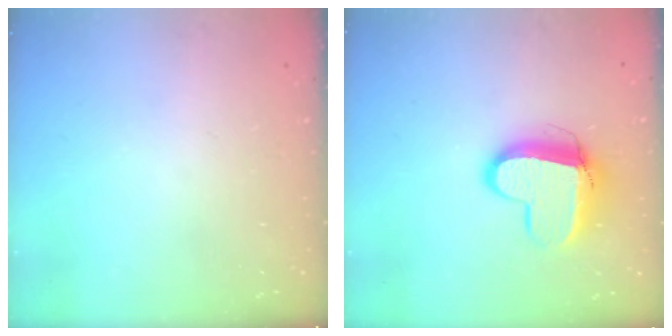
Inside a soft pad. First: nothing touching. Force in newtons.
{"total": 11.2, "press": 11.2, "slide": 0.9}